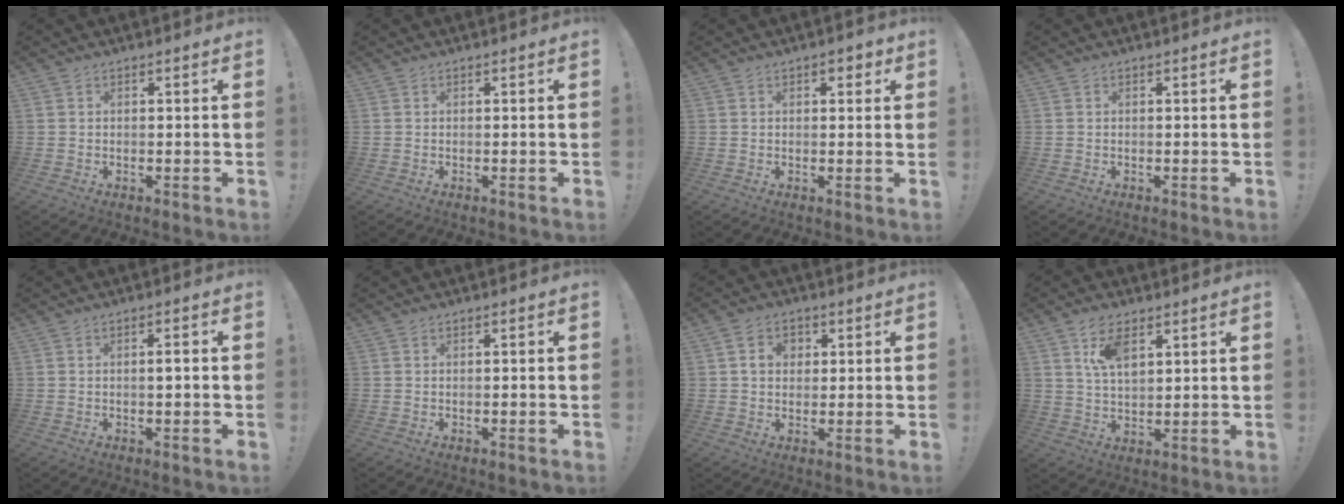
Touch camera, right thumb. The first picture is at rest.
{"total": 0.0}
{"total": 2.4, "force": [0.7, 1.7, 1.6], "torque": [-0.009, -0.001, 0.006]}
{"total": 0.0}
{"total": 2.1, "force": [-0.2, 0.2, 2.0], "torque": [-0.030, 0.000, -0.008]}
{"total": 0.6, "force": [-0.4, -0.2, 0.3], "torque": [-0.005, -0.001, -0.008]}
{"total": 6.4, "force": [2.0, 4.8, 3.7], "torque": [-0.061, 0.008, 0.036]}
{"total": 8.3, "force": [4.5, 4.3, 5.5], "torque": [-0.100, -0.010, 0.083]}